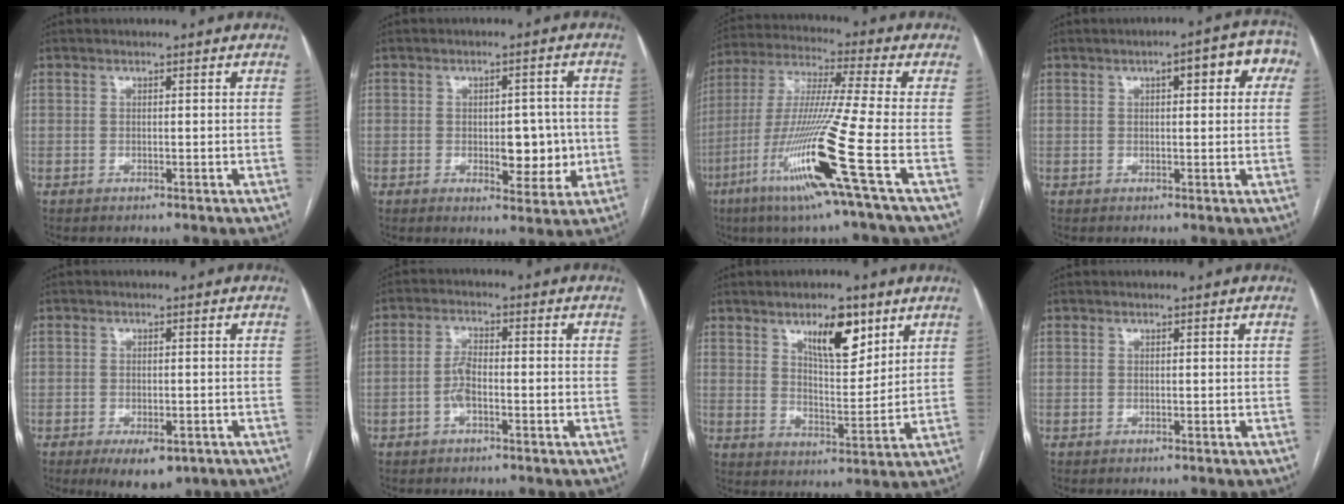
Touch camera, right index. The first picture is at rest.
{"total": 6.5, "force": [-0.7, 3.2, 5.6], "torque": [-0.064, 0.008, 0.001]}
{"total": 17.5, "force": [-7.0, -1.9, 15.9], "torque": [-0.331, -0.032, -0.137]}
{"total": 7.4, "force": [2.4, 2.2, 6.6], "torque": [-0.075, 0.028, 0.022]}
{"total": 6.6, "force": [-3.9, 3.0, 4.3], "torque": [-0.059, -0.005, -0.051]}
{"total": 3.5, "force": [-1.1, 1.3, 3.0], "torque": [-0.064, 0.010, -0.022]}
{"total": 9.2, "force": [5.3, 3.0, 6.8], "torque": [-0.114, -0.002, 0.093]}
{"total": 0.0}